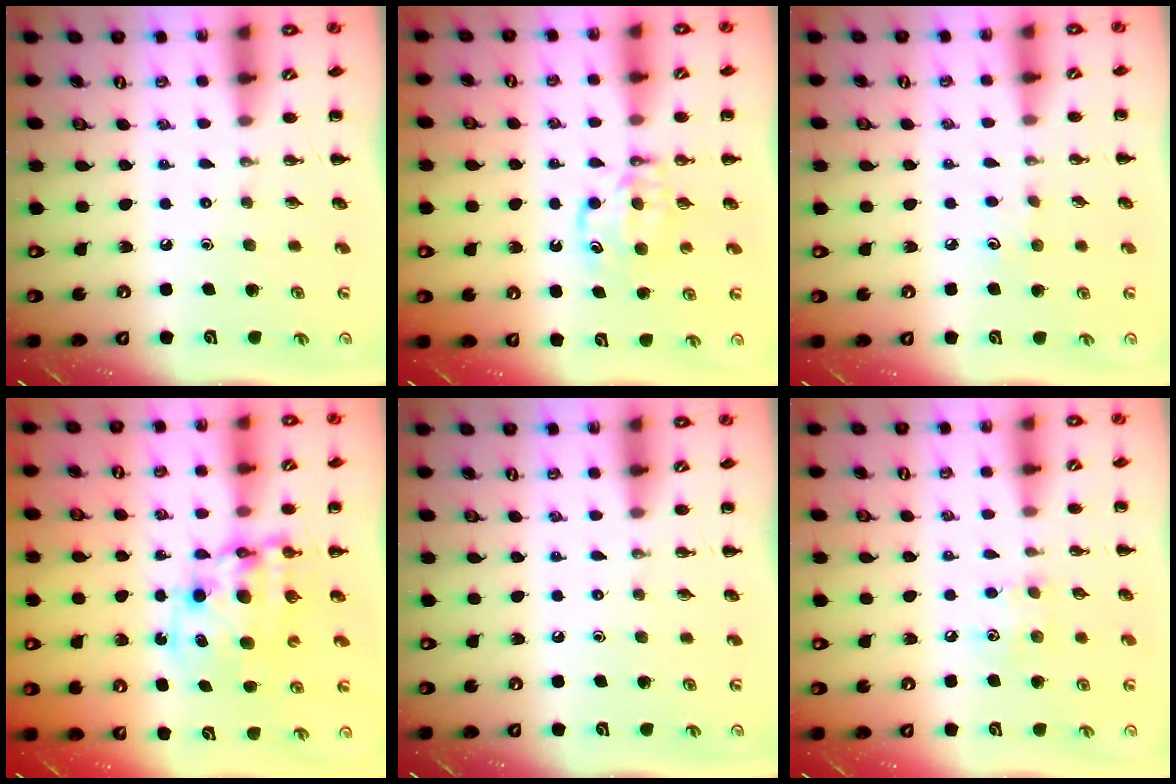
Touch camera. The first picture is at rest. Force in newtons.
{"total": 6.2, "press": 6.2, "slide": 0.7}
{"total": 5.6, "press": 5.4, "slide": 1.5}
{"total": 10.7, "press": 10.3, "slide": 2.9}
{"total": 0.0}
{"total": 7.2, "press": 7.1, "slide": 1.2}